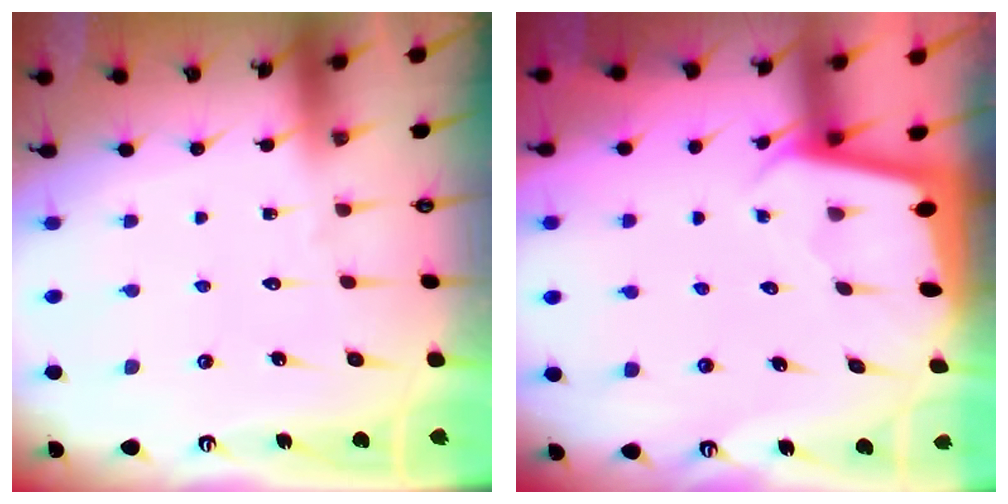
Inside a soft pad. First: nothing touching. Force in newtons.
{"total": 1.9, "press": 1.9, "slide": 0.1}